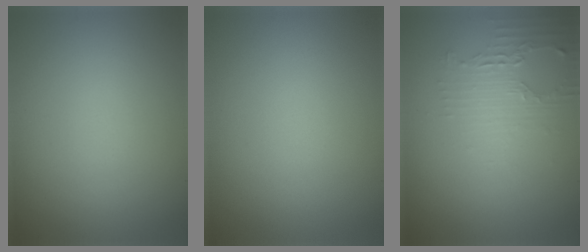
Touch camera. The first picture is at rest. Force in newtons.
{"total": 0.0}
{"total": 2.1, "press": 2.0, "slide": 0.4}